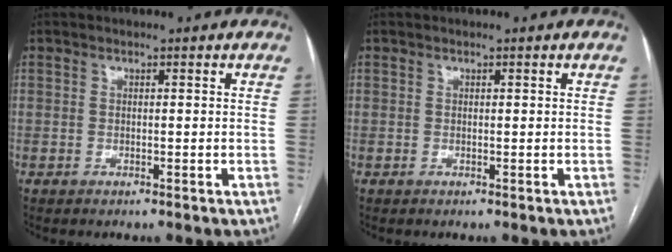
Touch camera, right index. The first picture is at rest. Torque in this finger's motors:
{"motor_torque": [0.11, 0.05, 0.00, 0.01]}